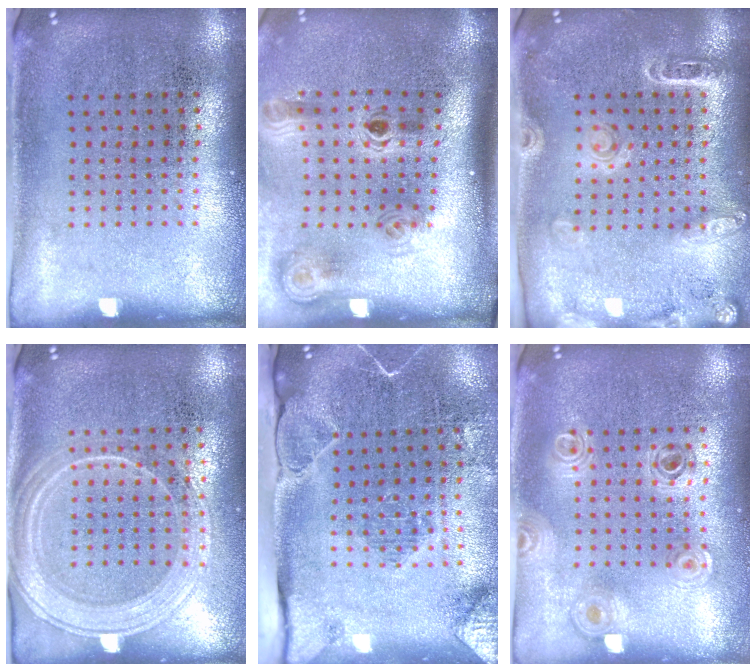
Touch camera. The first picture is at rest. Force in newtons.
{"total": 2.0, "press": 1.3, "slide": 1.5}
{"total": 1.8, "press": 1.7, "slide": 0.4}
{"total": 2.0, "press": 1.9, "slide": 0.7}
{"total": 2.1, "press": 2.0, "slide": 0.6}
{"total": 0.9, "press": 0.9, "slide": 0.1}